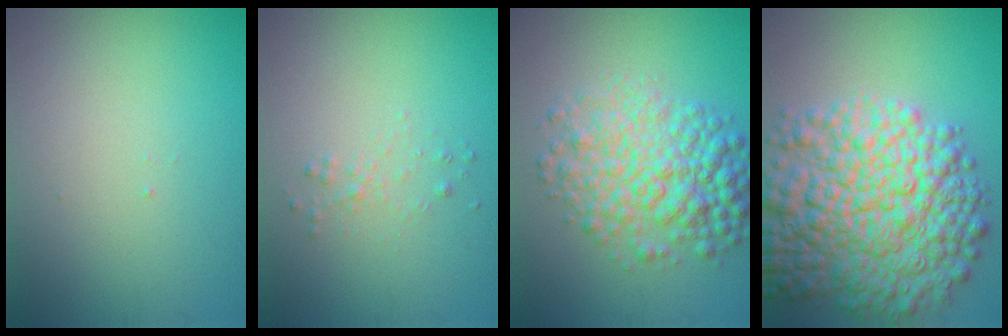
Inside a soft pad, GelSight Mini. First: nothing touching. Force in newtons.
{"total": 0.9, "press": 0.9, "slide": 0.0}
{"total": 6.7, "press": 6.7, "slide": 0.1}
{"total": 11.6, "press": 11.6, "slide": 0.4}